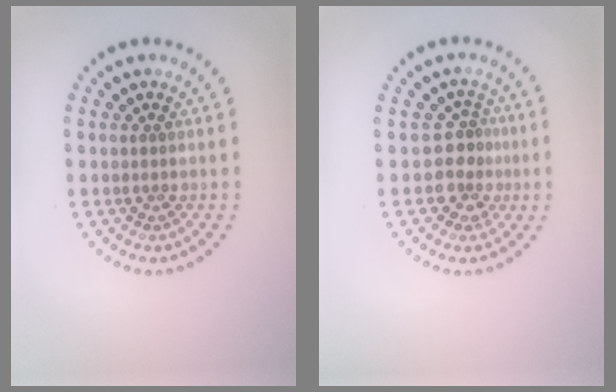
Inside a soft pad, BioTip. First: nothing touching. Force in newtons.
{"total": 2.8, "press": 2.3, "slide": 1.6}